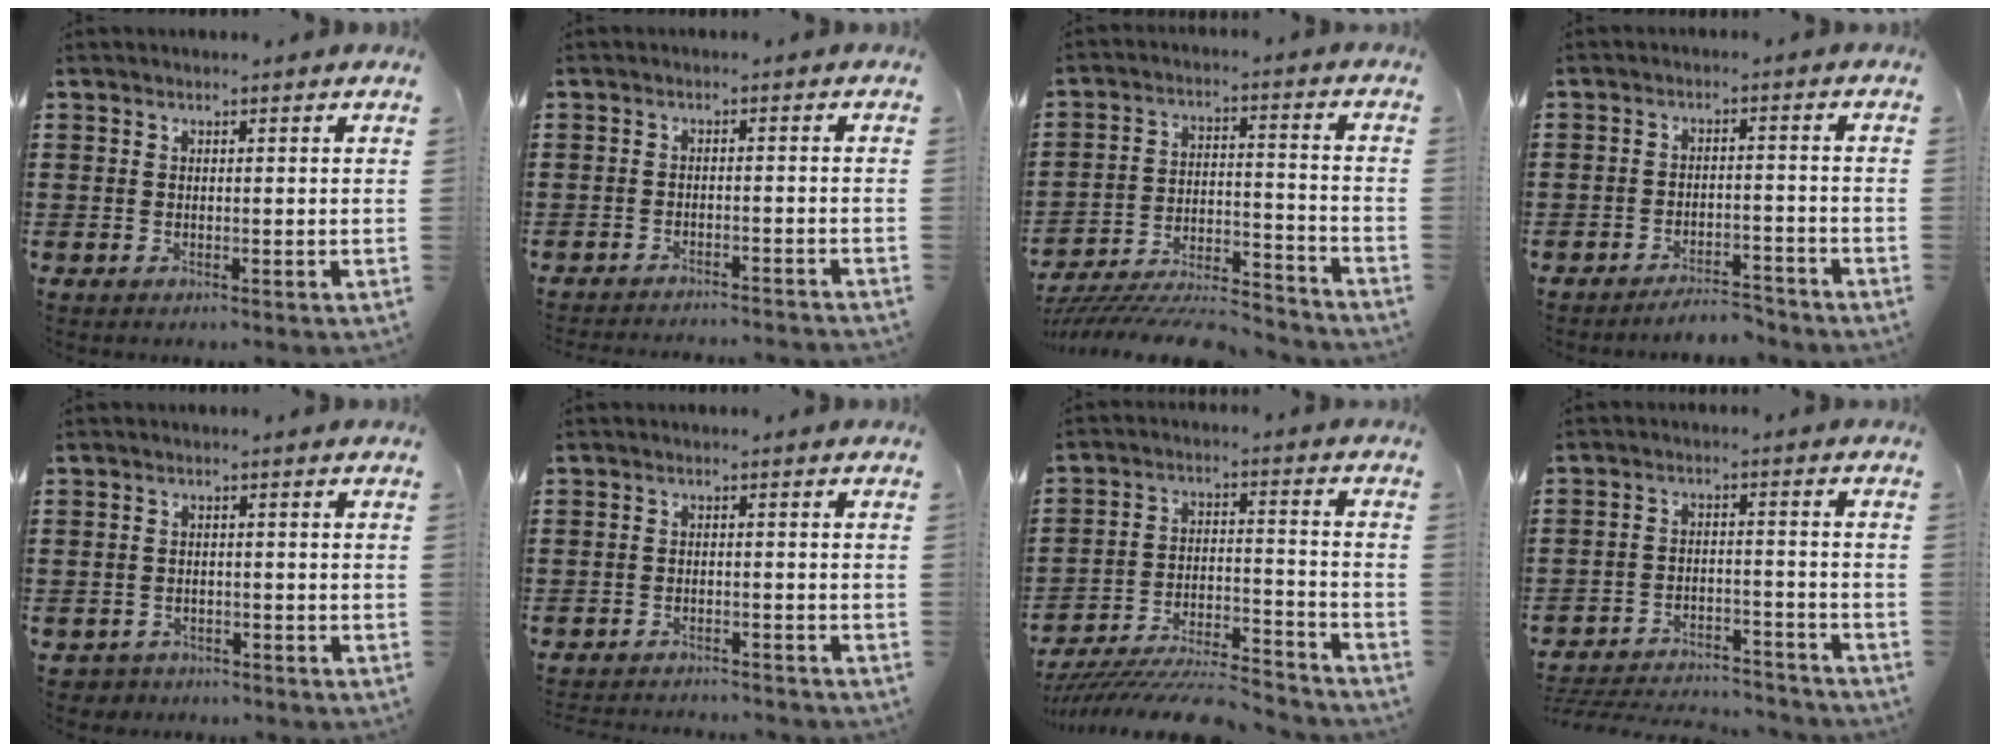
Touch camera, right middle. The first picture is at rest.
{"total": 2.2, "force": [-2.2, -0.3, 0.2], "torque": [-0.007, 0.000, -0.045]}
{"total": 8.5, "force": [-8.1, 0.9, 2.4], "torque": [-0.034, 0.014, -0.157]}
{"total": 4.2, "force": [-4.1, 0.3, 0.3], "torque": [-0.009, 0.001, -0.085]}
{"total": 1.6, "force": [-1.5, 0.5, -0.2], "torque": [-0.006, -0.001, -0.035]}
{"total": 2.2, "force": [-2.2, -0.1, 0.1], "torque": [-0.008, -0.002, -0.046]}
{"total": 9.4, "force": [-8.9, 0.9, 2.9], "torque": [-0.045, 0.019, -0.173]}
{"total": 4.6, "force": [-4.5, 0.5, 0.8], "torque": [-0.025, -0.001, -0.094]}